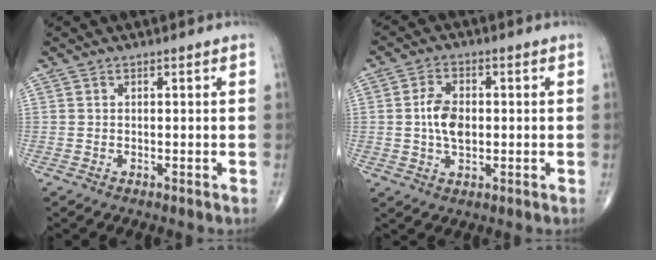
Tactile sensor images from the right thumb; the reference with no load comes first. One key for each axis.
{"total": 6.5, "fx": 0.1, "fy": 4.0, "fz": 5.2, "tx": -0.089, "ty": 0.005, "tz": 0.000}